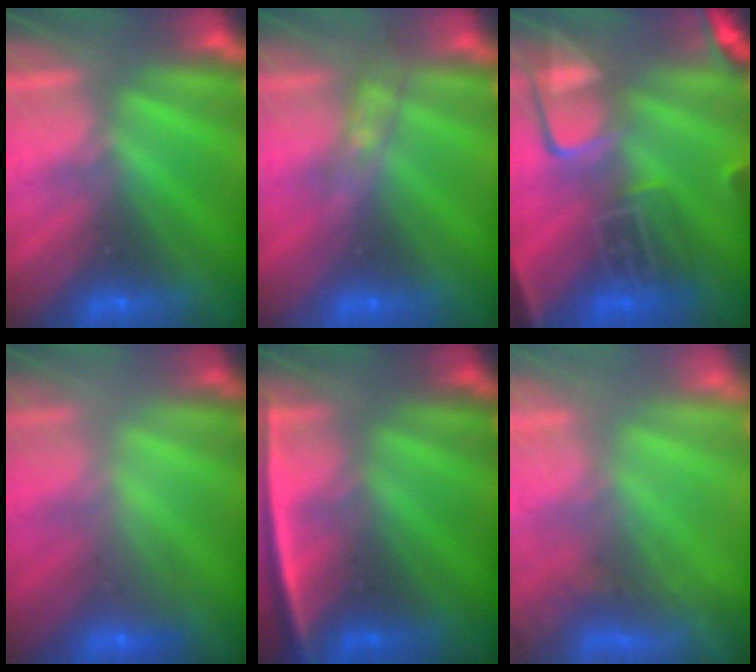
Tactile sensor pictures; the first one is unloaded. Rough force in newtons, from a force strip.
{"total": 2.8}
{"total": 8.0}
{"total": 2.1}
{"total": 2.5}
{"total": 5.6}